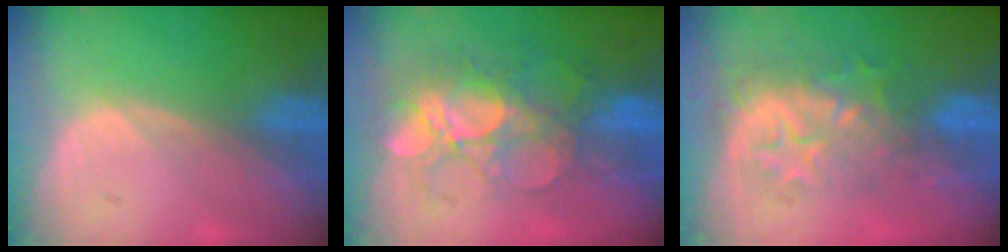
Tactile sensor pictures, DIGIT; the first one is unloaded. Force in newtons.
{"total": 9.1, "press": 8.6, "slide": 3.1}
{"total": 9.2, "press": 7.9, "slide": 4.7}